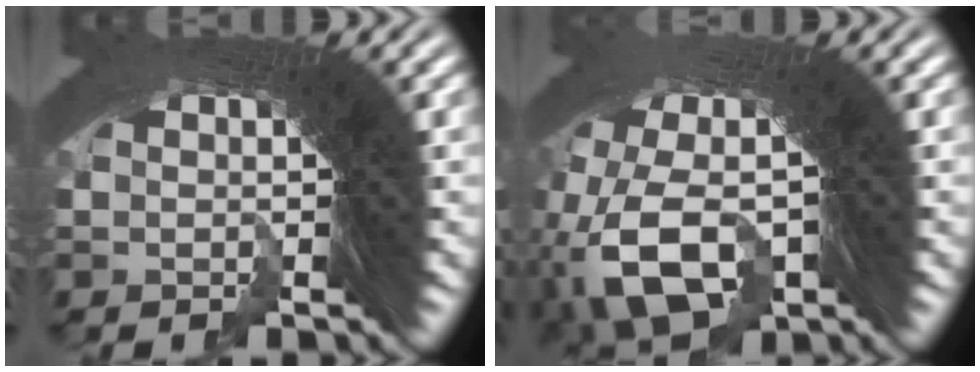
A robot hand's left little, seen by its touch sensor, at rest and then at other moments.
{"total": 9.9, "force": [-3.6, 7.6, 5.3], "torque": [-0.142, -0.047, -0.046]}